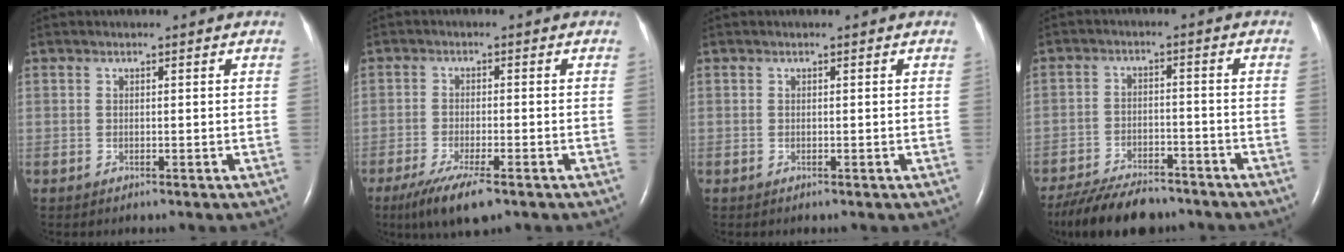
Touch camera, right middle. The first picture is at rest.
{"total": 7.4, "force": [-4.8, 1.3, 5.4], "torque": [-0.101, -0.019, -0.078]}
{"total": 0.0}
{"total": 12.9, "force": [-10.8, 4.1, 5.7], "torque": [-0.096, -0.011, -0.169]}